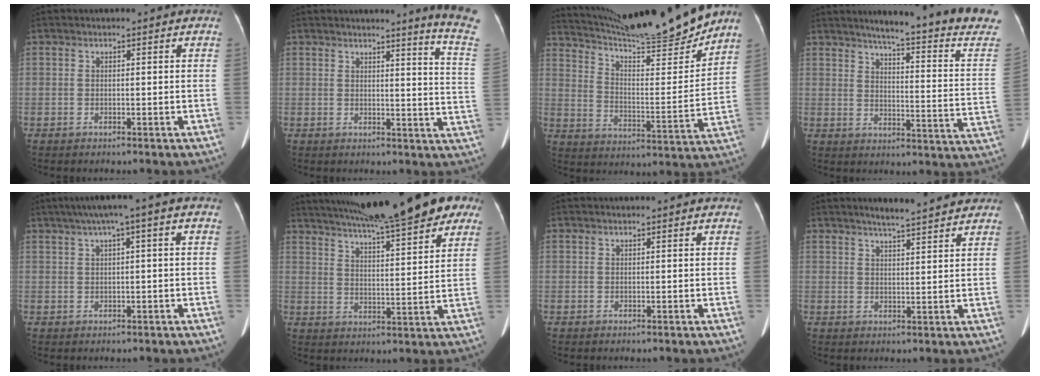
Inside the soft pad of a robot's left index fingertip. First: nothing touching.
{"total": 8.9, "force": [7.8, -2.4, 3.6], "torque": [-0.044, -0.091, 0.065]}
{"total": 19.2, "force": [17.7, -0.6, 7.4], "torque": [-0.134, -0.038, 0.270]}
{"total": 21.4, "force": [18.2, -0.7, 11.3], "torque": [-0.152, -0.078, 0.212]}
{"total": 5.5, "force": [2.0, 0.3, 5.1], "torque": [-0.090, 0.029, 0.031]}
{"total": 22.4, "force": [17.5, 2.8, 13.7], "torque": [-0.222, 0.033, 0.239]}
{"total": 0.0}
{"total": 7.5, "force": [6.5, 0.6, 3.6], "torque": [-0.057, 0.014, 0.086]}